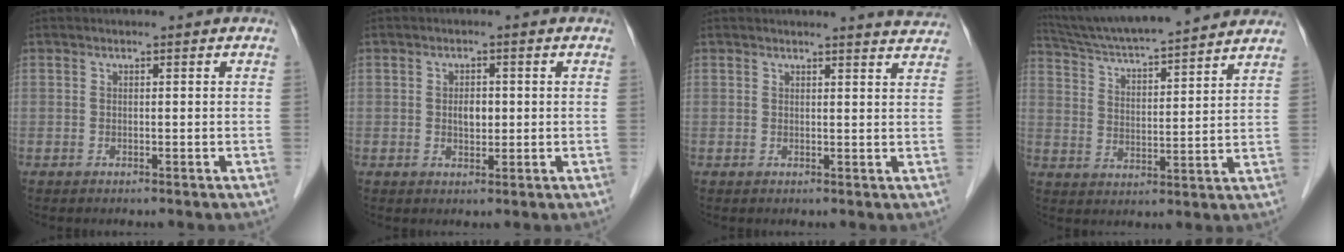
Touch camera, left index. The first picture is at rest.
{"total": 2.4, "force": [0.1, 1.5, 1.9], "torque": [-0.033, 0.002, 0.003]}
{"total": 4.5, "force": [4.4, -0.1, 0.5], "torque": [-0.010, -0.017, 0.032]}
{"total": 19.7, "force": [17.8, 1.0, 8.3], "torque": [-0.143, 0.028, 0.270]}